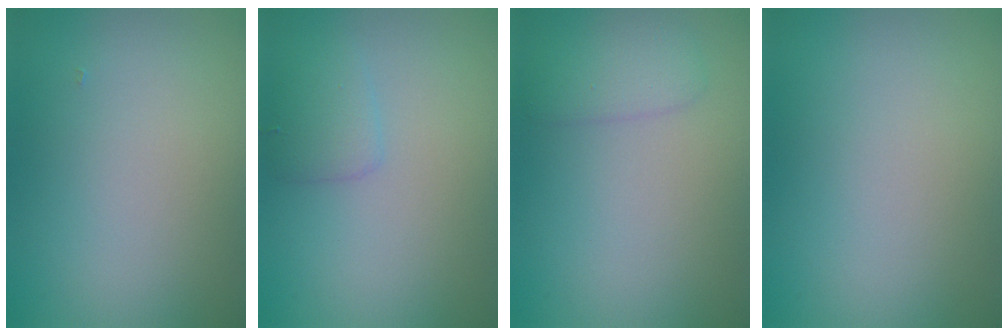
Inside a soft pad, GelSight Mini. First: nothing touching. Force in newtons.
{"total": 1.7, "press": 1.7, "slide": 0.1}
{"total": 2.1, "press": 2.1, "slide": 0.1}
{"total": 0.0}